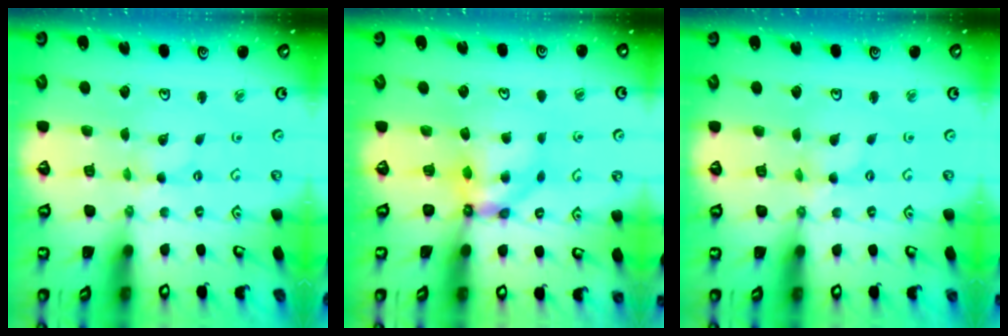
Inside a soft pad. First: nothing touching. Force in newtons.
{"total": 6.5, "press": 6.5, "slide": 0.5}
{"total": 0.0}